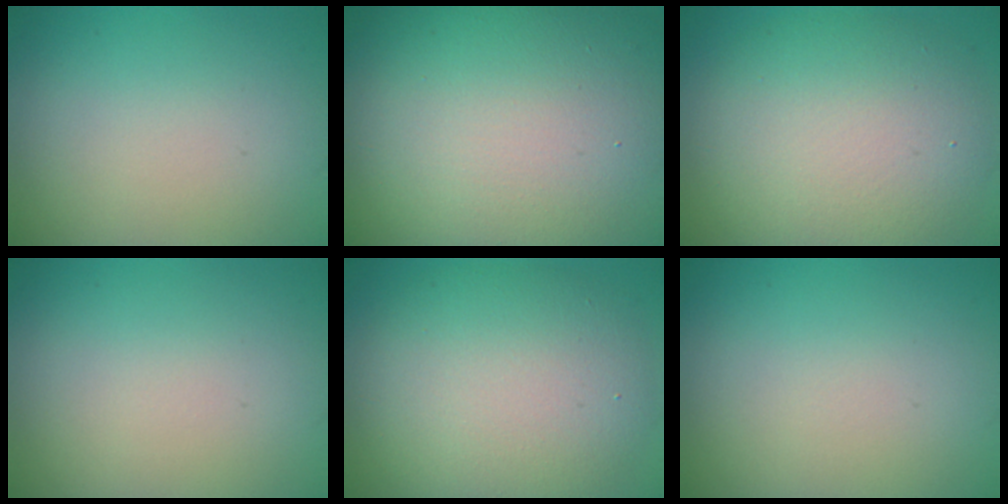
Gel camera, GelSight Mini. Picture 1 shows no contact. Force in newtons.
{"total": 22.3, "press": 22.3, "slide": 1.1}
{"total": 9.6, "press": 9.5, "slide": 0.9}
{"total": 0.0}
{"total": 9.4, "press": 9.4, "slide": 0.6}
{"total": 0.0}